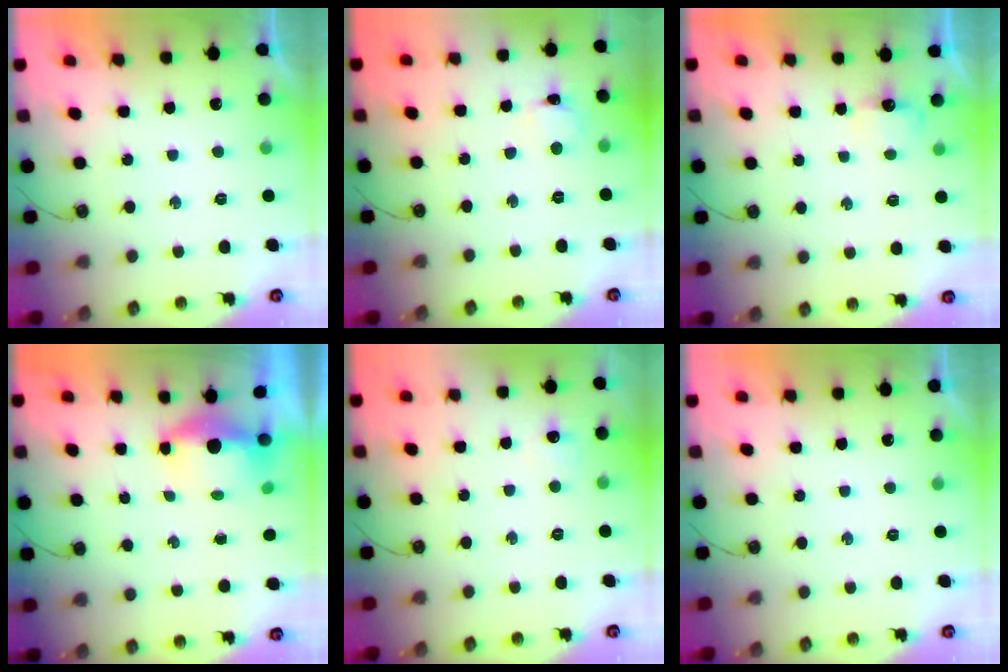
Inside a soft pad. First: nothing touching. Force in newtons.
{"total": 3.2, "press": 3.2, "slide": 0.5}
{"total": 3.0, "press": 3.0, "slide": 0.5}
{"total": 7.7, "press": 5.5, "slide": 5.4}
{"total": 5.6, "press": 5.4, "slide": 1.4}
{"total": 0.0}